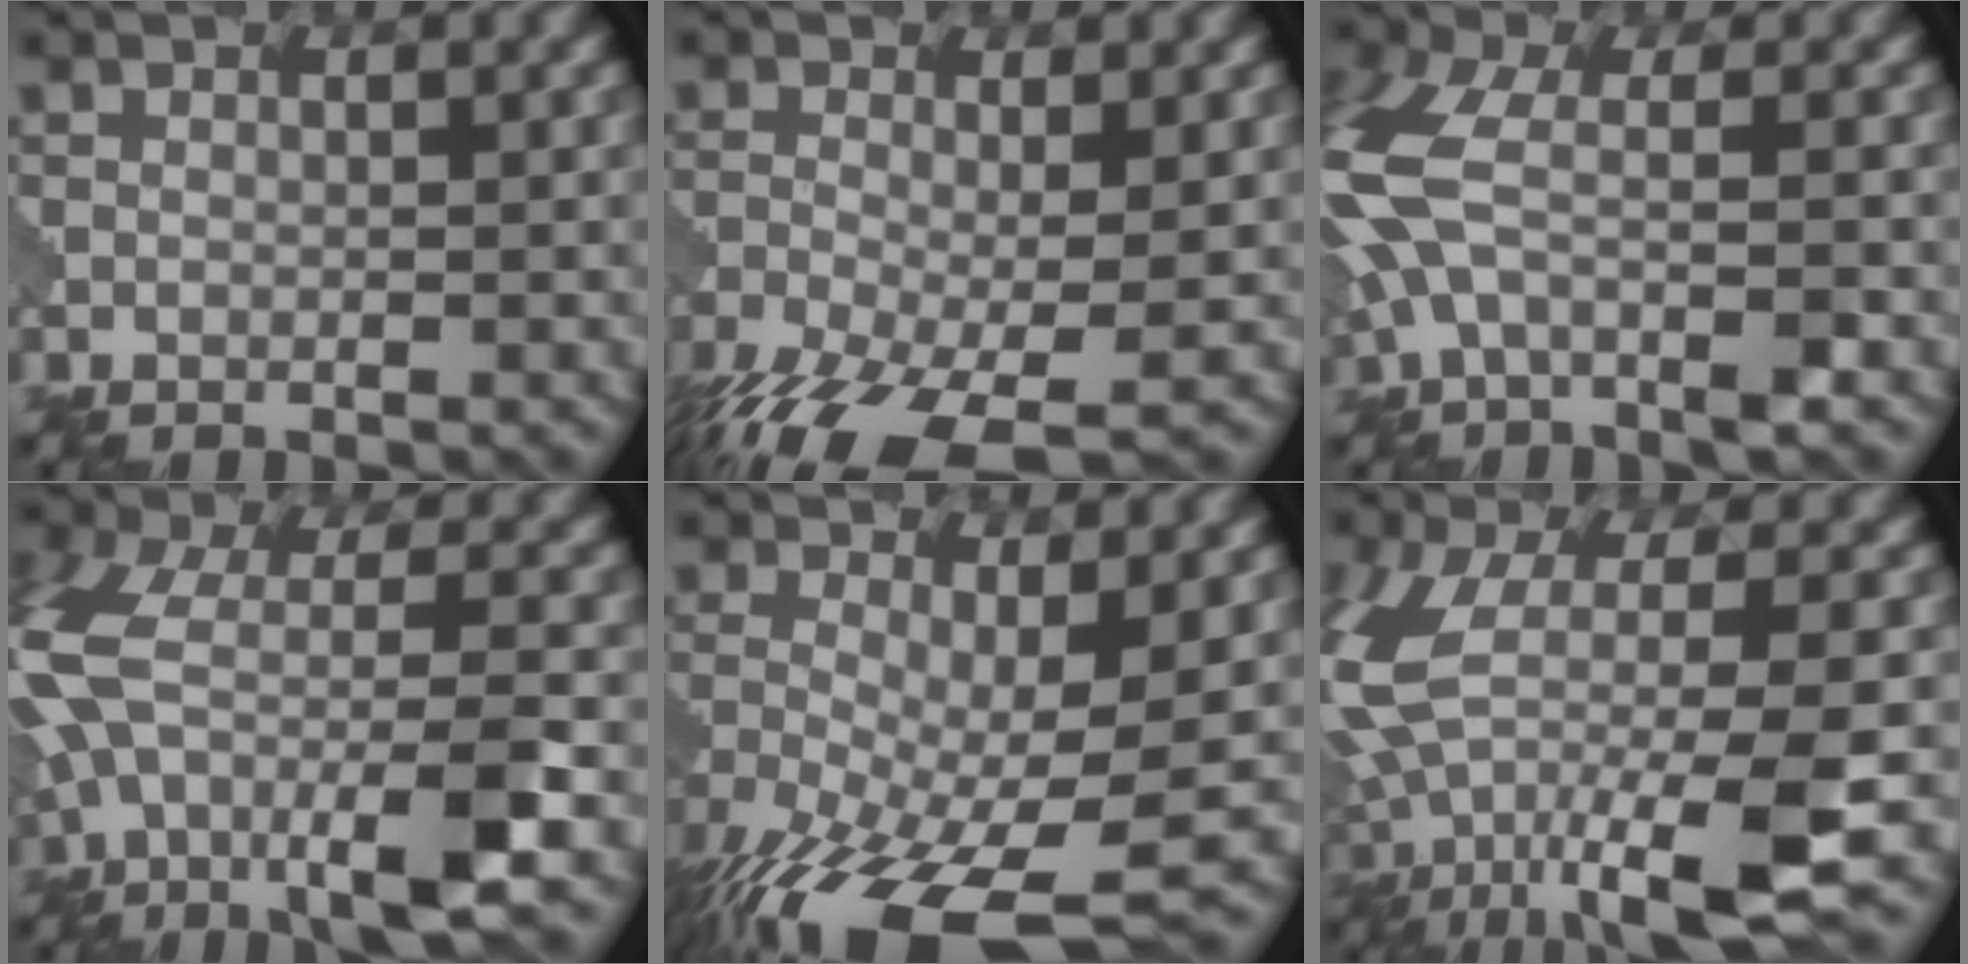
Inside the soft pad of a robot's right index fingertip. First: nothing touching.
{"total": 10.2, "force": [-5.9, 3.8, 7.4], "torque": [-0.158, -0.029, -0.105]}
{"total": 7.3, "force": [-1.1, 3.2, 6.5], "torque": [-0.167, 0.011, -0.036]}
{"total": 10.5, "force": [-3.0, 3.9, 9.3], "torque": [-0.195, 0.002, -0.054]}
{"total": 14.0, "force": [-5.8, 5.4, 11.5], "torque": [-0.235, -0.020, -0.078]}
{"total": 11.2, "force": [-3.0, 3.2, 10.3], "torque": [-0.215, -0.011, -0.049]}